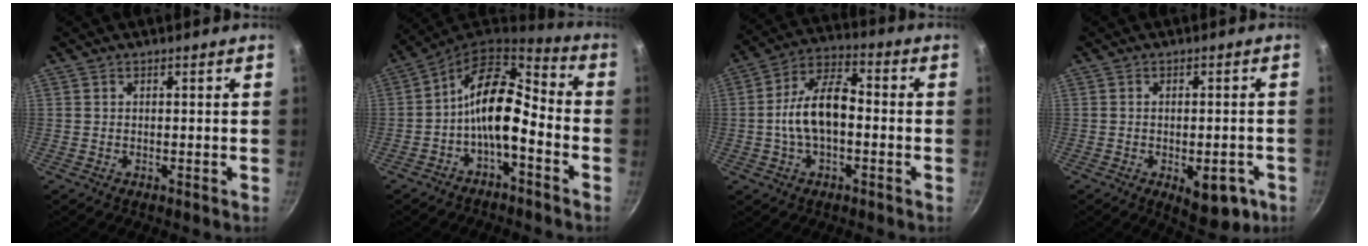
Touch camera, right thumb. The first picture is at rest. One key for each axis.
{"total": 12.1, "fx": -3.7, "fy": 6.2, "fz": 9.7, "tx": -0.157, "ty": 0.062, "tz": -0.078}
{"total": 12.0, "fx": -1.4, "fy": 6.6, "fz": 9.9, "tx": -0.161, "ty": 0.042, "tz": -0.036}
{"total": 8.6, "fx": -3.3, "fy": 4.3, "fz": 6.7, "tx": -0.051, "ty": 0.012, "tz": -0.033}